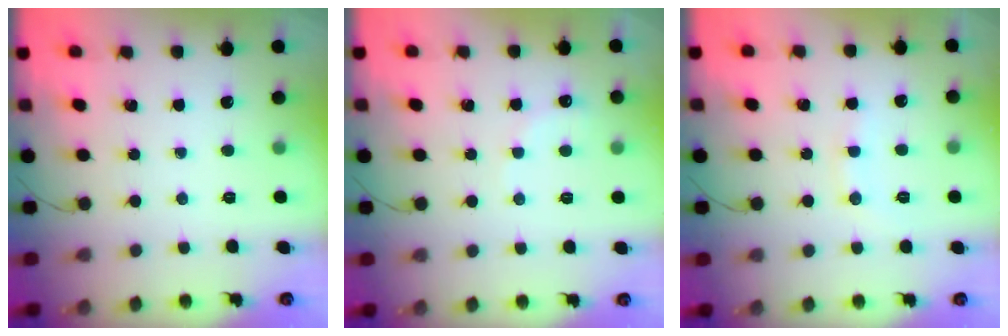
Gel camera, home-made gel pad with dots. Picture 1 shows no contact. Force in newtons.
{"total": 6.1, "press": 5.9, "slide": 1.4}
{"total": 7.3, "press": 7.2, "slide": 1.4}